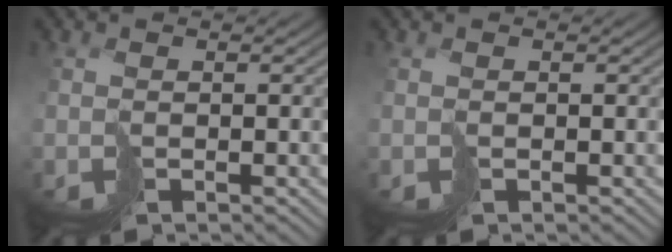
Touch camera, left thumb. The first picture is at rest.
{"total": 0.0}